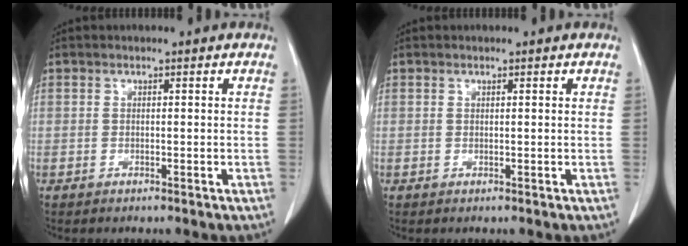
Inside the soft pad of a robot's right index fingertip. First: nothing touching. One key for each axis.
{"total": 0.0}